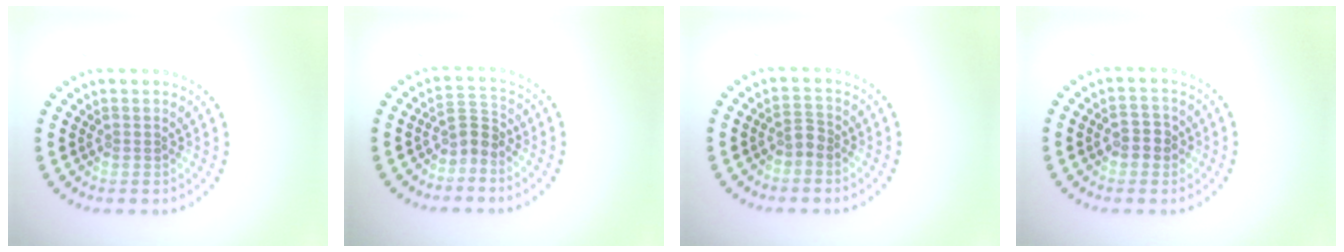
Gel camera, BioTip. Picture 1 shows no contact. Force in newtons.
{"total": 2.2, "press": 1.5, "slide": 1.6}
{"total": 1.5, "press": 1.1, "slide": 0.9}
{"total": 2.5, "press": 2.4, "slide": 0.5}